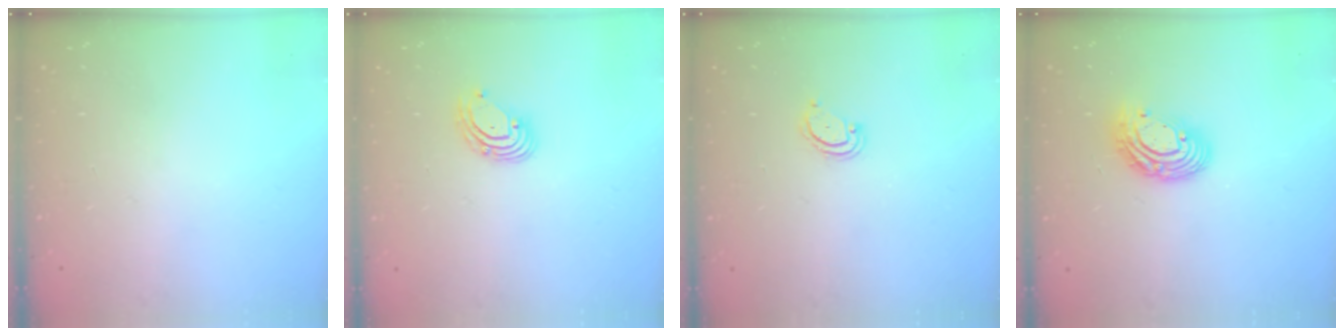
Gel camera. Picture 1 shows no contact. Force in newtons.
{"total": 3.9, "press": 3.9, "slide": 0.6}
{"total": 2.5, "press": 2.5, "slide": 0.2}
{"total": 10.5, "press": 10.4, "slide": 0.8}